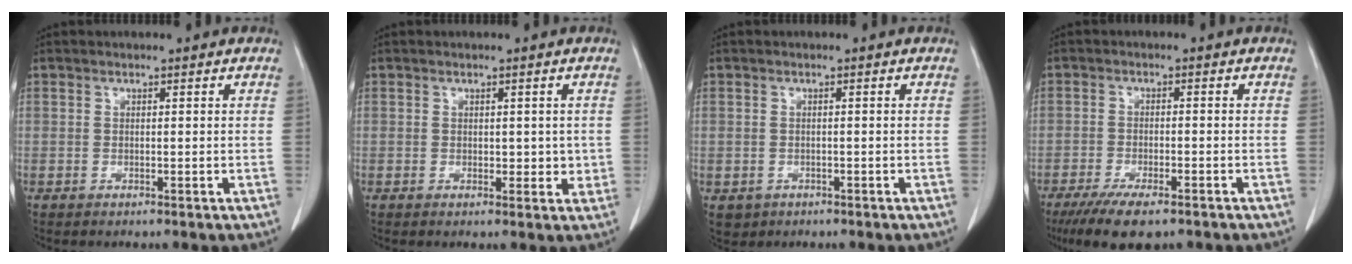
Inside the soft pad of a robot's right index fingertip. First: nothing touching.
{"total": 2.6, "force": [0.2, 1.7, 1.9], "torque": [-0.017, -0.003, 0.006]}
{"total": 2.6, "force": [-1.1, 2.3, 0.3], "torque": [-0.004, 0.003, -0.011]}
{"total": 8.5, "force": [-6.1, 2.4, 5.4], "torque": [-0.085, -0.015, -0.097]}